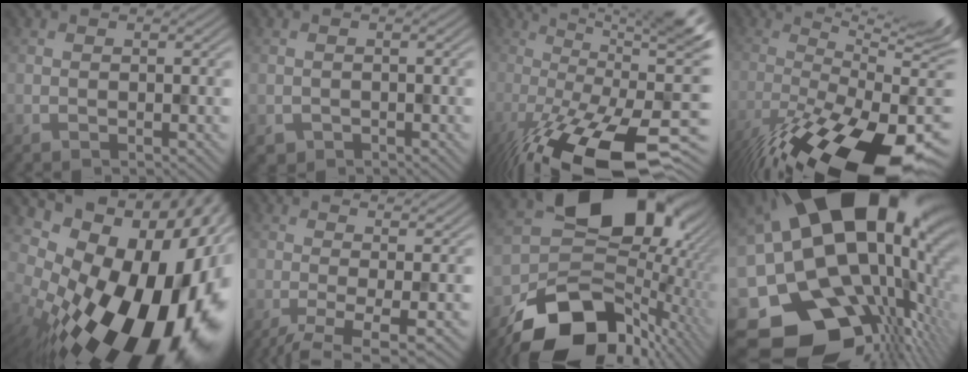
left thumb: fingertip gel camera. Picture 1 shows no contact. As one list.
[{"total": 1.2, "force": [-0.7, 0.9, 0.1], "torque": [-0.003, -0.005, -0.015]}, {"total": 18.0, "force": [-5.2, 4.3, 16.7], "torque": [-0.266, 0.002, -0.096]}, {"total": 18.7, "force": [-7.6, 6.0, 15.9], "torque": [-0.256, -0.036, -0.101]}, {"total": 22.1, "force": [-3.1, 13.5, 17.1], "torque": [-0.291, -0.074, -0.025]}, {"total": 5.8, "force": [-1.2, 1.3, 5.6], "torque": [-0.084, 0.002, -0.027]}, {"total": 18.6, "force": [-3.6, 14.1, 11.5], "torque": [-0.209, -0.038, -0.040]}, {"total": 21.6, "force": [1.5, 14.8, 15.7], "torque": [-0.267, -0.053, 0.051]}]